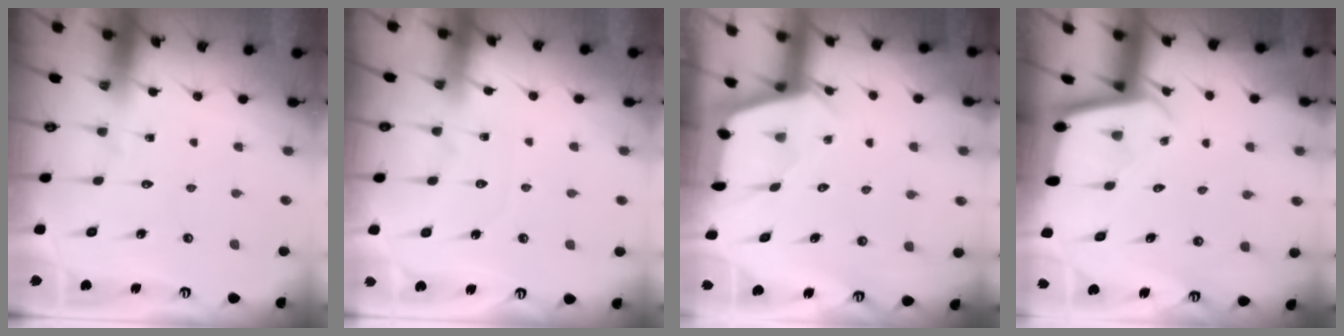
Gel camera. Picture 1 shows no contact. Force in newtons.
{"total": 2.7, "press": 2.7, "slide": 0.3}
{"total": 2.4, "press": 2.4, "slide": 0.3}
{"total": 1.9, "press": 1.9, "slide": 0.1}